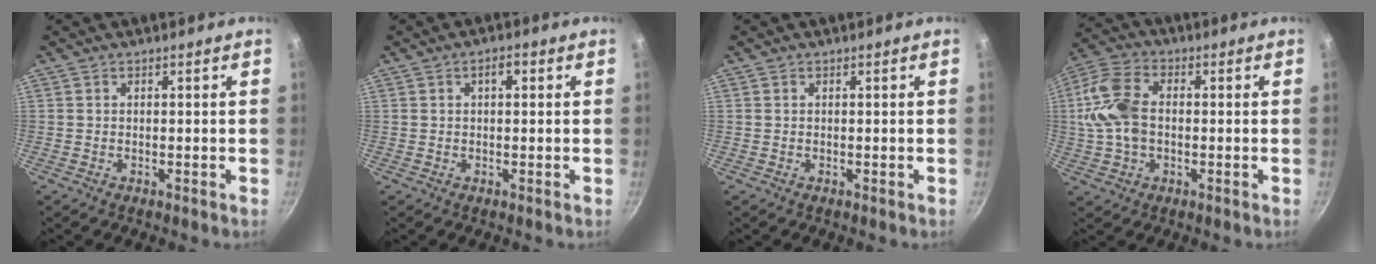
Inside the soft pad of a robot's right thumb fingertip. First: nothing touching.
{"total": 2.3, "force": [0.7, 1.2, 1.9], "torque": [-0.023, 0.008, 0.009]}
{"total": 0.0}
{"total": 11.6, "force": [0.2, 7.7, 8.7], "torque": [-0.174, 0.020, -0.009]}